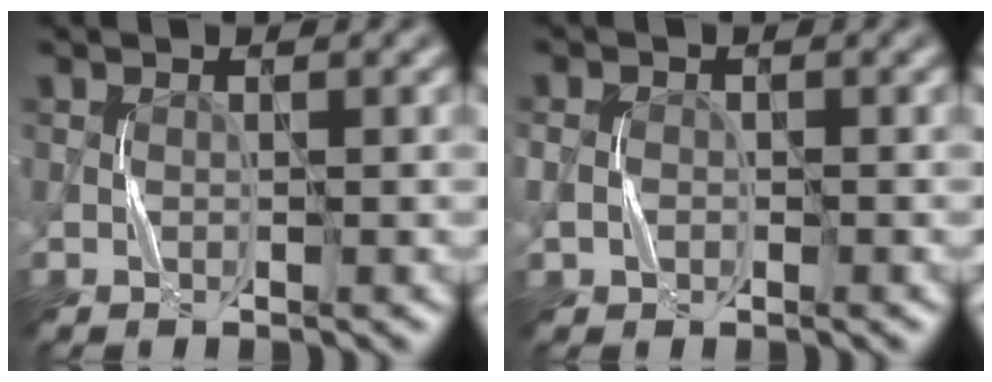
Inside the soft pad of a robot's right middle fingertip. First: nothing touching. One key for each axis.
{"total": 1.4, "fx": -0.3, "fy": 1.3, "fz": 0.6, "tx": -0.015, "ty": -0.002, "tz": -0.003}